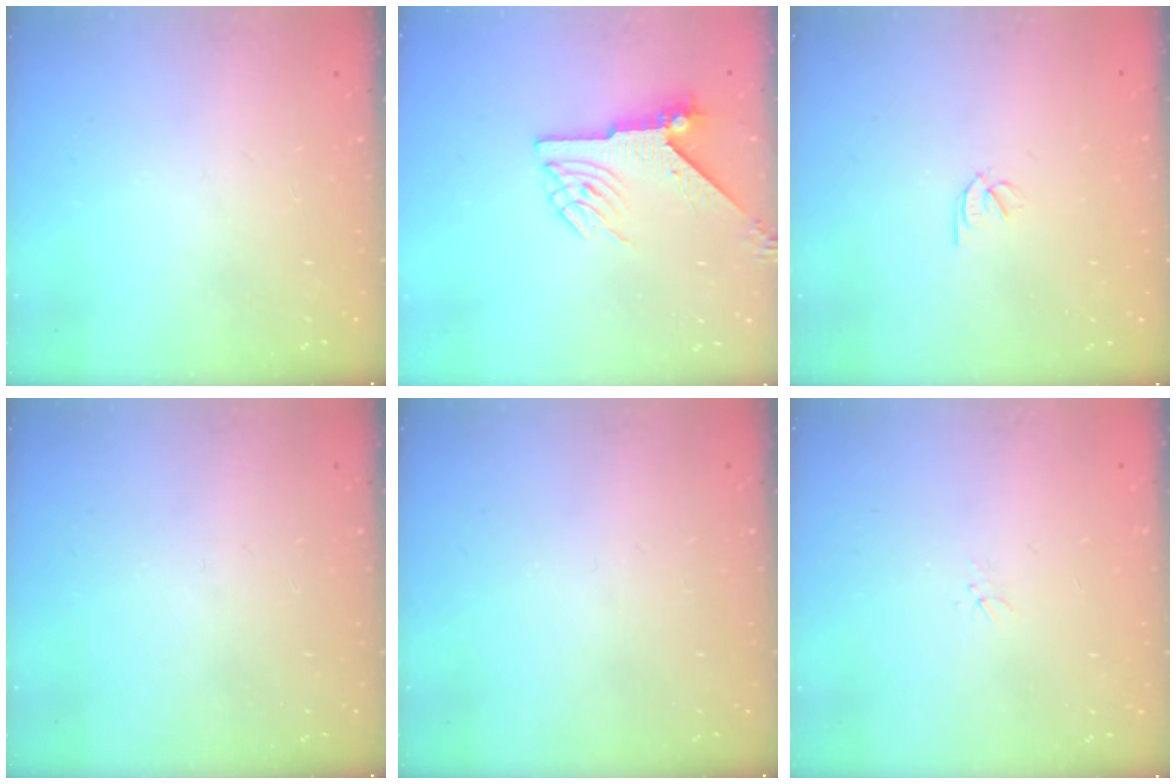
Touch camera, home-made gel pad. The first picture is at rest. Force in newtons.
{"total": 6.4, "press": 6.4, "slide": 0.7}
{"total": 1.8, "press": 1.7, "slide": 0.5}
{"total": 0.0}
{"total": 0.0}
{"total": 1.5, "press": 1.5, "slide": 0.2}